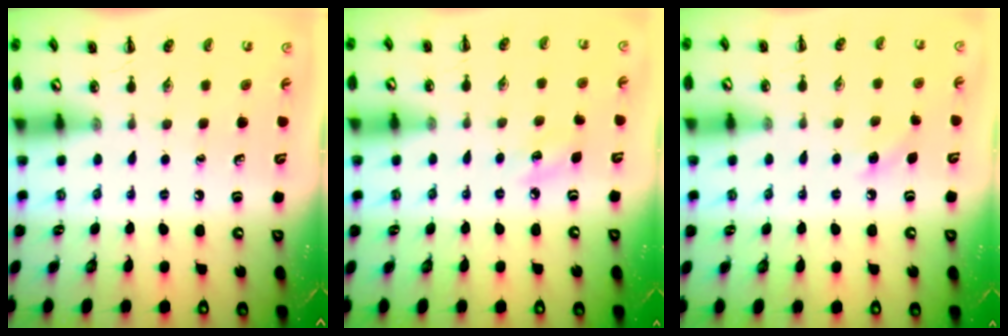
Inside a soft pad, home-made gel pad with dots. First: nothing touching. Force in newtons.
{"total": 5.3, "press": 5.1, "slide": 1.6}
{"total": 4.0, "press": 3.9, "slide": 0.8}